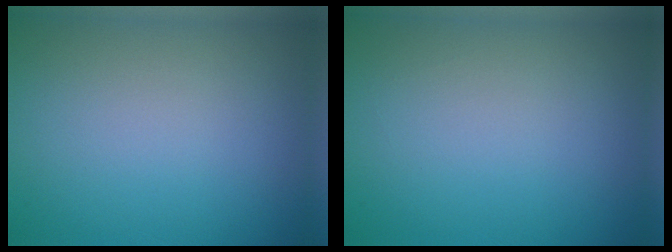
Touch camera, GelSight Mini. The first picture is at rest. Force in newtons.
{"total": 0.0}